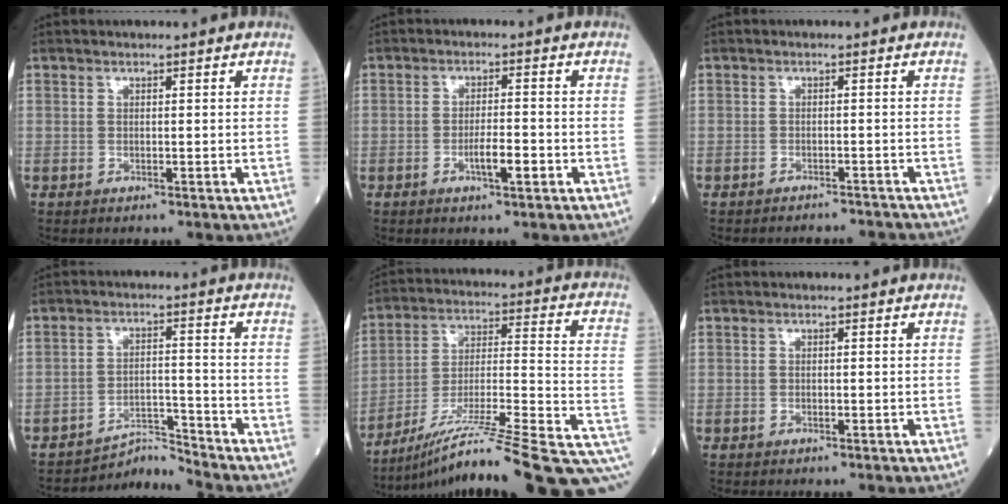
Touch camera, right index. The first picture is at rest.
{"total": 3.9, "force": [-1.5, 0.7, 3.5], "torque": [-0.060, 0.001, -0.026]}
{"total": 4.1, "force": [-4.1, 0.7, -0.5], "torque": [0.012, 0.001, -0.051]}
{"total": 4.9, "force": [-4.6, -0.9, -1.6], "torque": [0.025, 0.012, -0.073]}
{"total": 23.2, "force": [-15.1, 1.4, 17.5], "torque": [-0.205, 0.014, -0.247]}
{"total": 0.6, "force": [-0.2, 0.2, 0.5], "torque": [-0.012, -0.001, -0.004]}